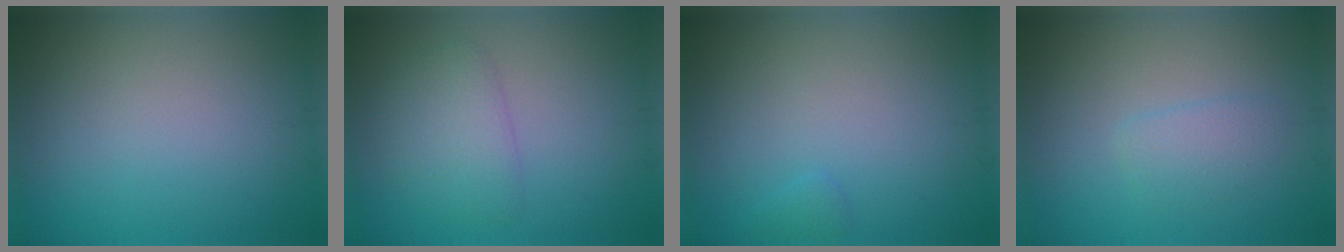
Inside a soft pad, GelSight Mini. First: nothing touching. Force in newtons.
{"total": 2.9, "press": 2.9, "slide": 0.2}
{"total": 0.6, "press": 0.6, "slide": 0.0}
{"total": 1.6, "press": 1.6, "slide": 0.1}